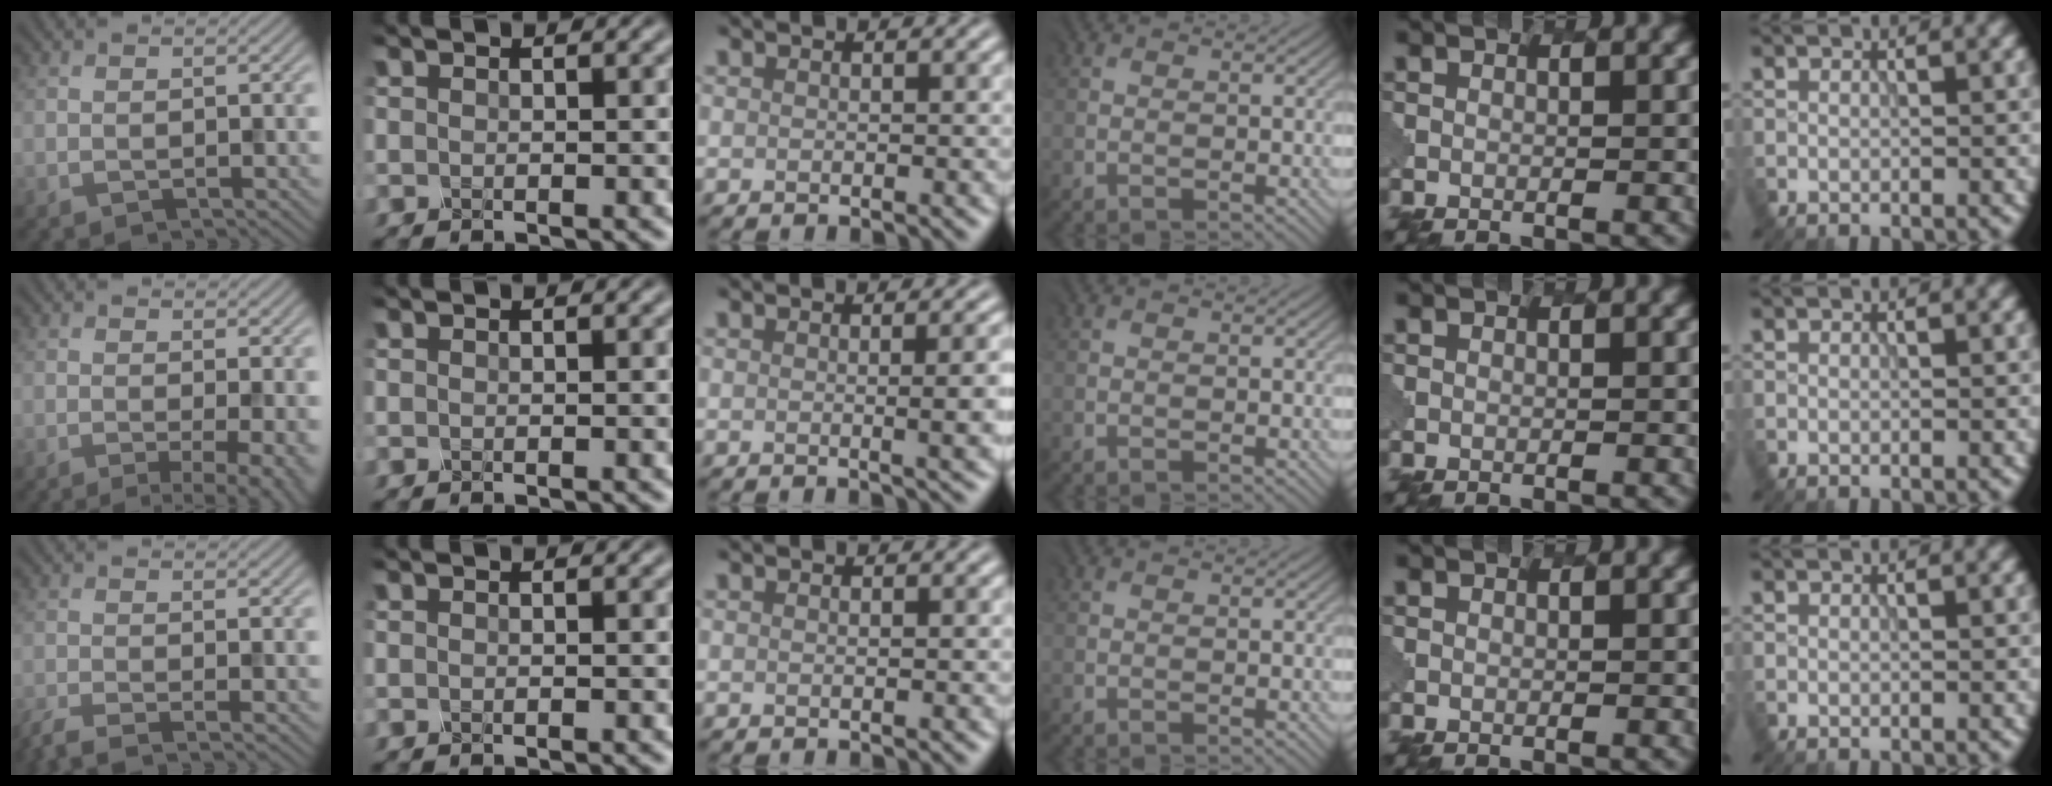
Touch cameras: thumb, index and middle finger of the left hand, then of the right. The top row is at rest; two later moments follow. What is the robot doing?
{"motion": "dispense", "object": "oil cruet"}